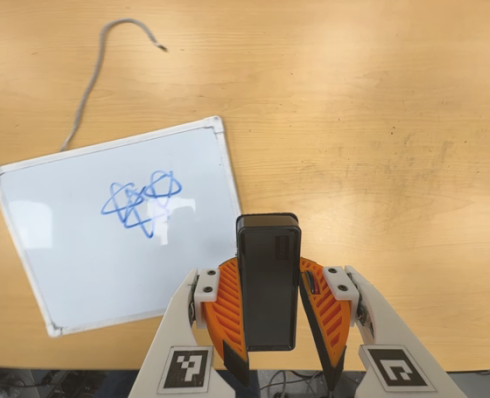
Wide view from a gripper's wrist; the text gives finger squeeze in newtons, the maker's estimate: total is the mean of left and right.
{"total": 5.8, "left": 5.5, "right": 6.0}